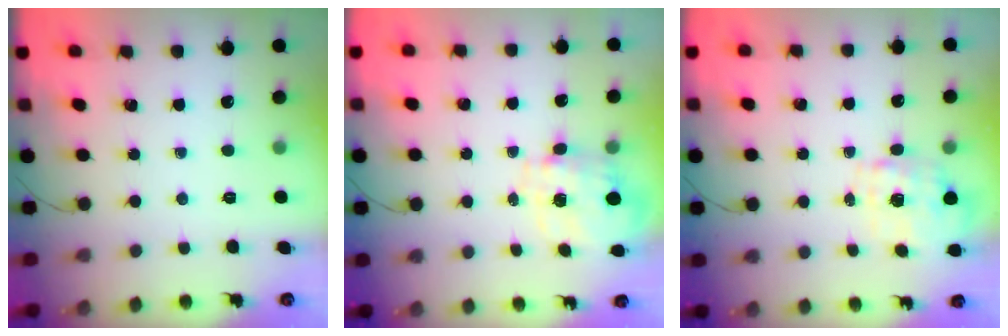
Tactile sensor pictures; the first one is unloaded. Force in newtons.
{"total": 9.4, "press": 9.4, "slide": 0.8}
{"total": 1.6, "press": 1.5, "slide": 0.5}